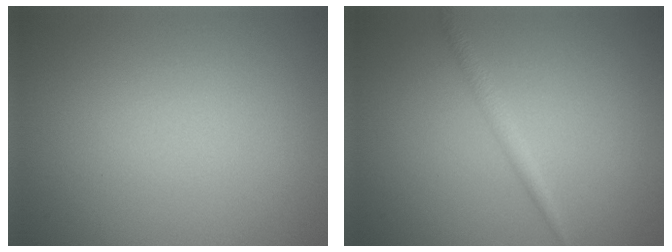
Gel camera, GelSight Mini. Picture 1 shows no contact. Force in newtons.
{"total": 1.3, "press": 1.3, "slide": 0.0}